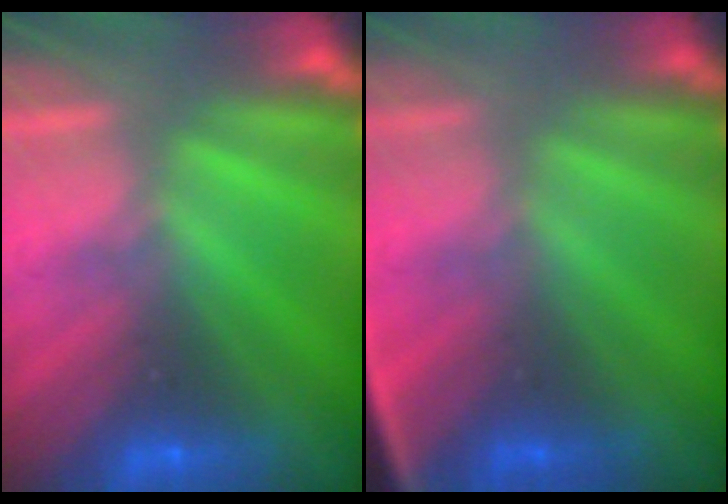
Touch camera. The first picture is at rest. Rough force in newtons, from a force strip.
{"total": 2.7}